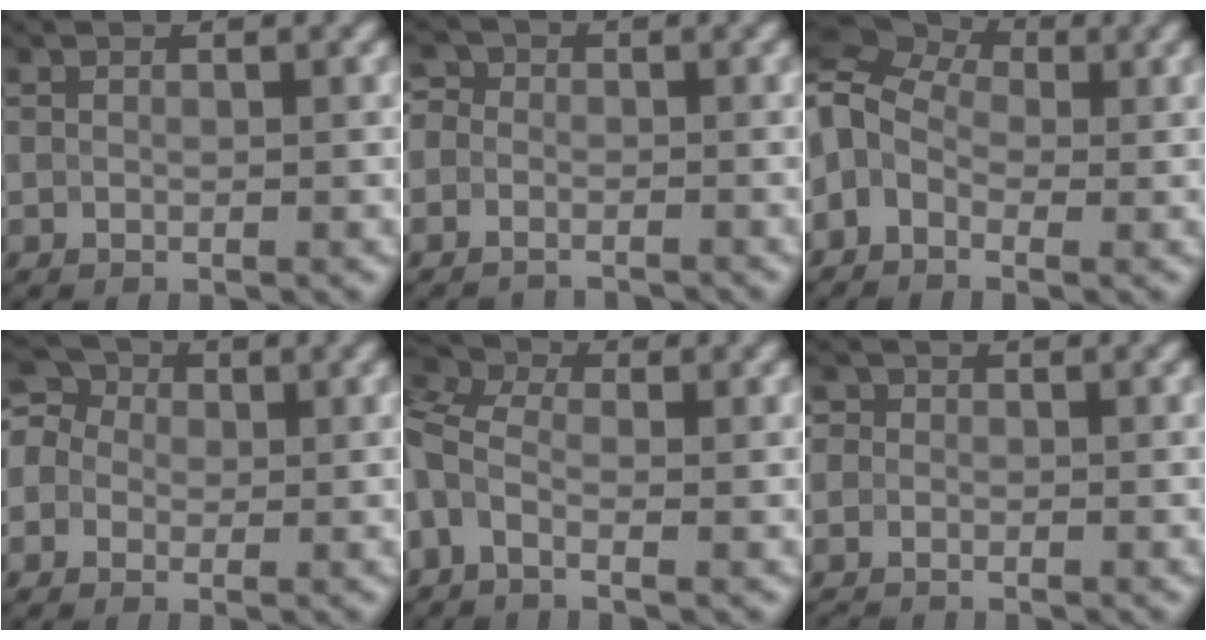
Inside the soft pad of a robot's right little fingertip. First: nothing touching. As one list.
[{"total": 4.0, "force": [-2.6, 3.0, 0.8], "torque": [0.012, 0.016, -0.053]}, {"total": 6.9, "force": [0.2, 5.1, 4.8], "torque": [-0.091, 0.032, -0.017]}, {"total": 5.5, "force": [0.8, 4.6, 2.8], "torque": [-0.044, 0.034, -0.030]}, {"total": 5.2, "force": [-0.8, 2.9, 4.3], "torque": [-0.108, 0.004, -0.029]}, {"total": 2.6, "force": [-0.9, 2.3, 0.8], "torque": [-0.001, 0.014, -0.034]}]